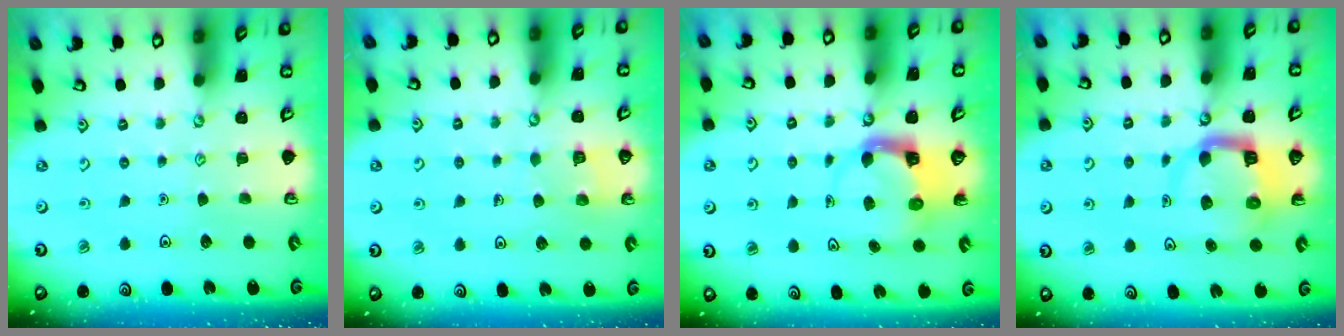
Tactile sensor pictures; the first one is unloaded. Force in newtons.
{"total": 4.1, "press": 4.1, "slide": 0.1}
{"total": 3.9, "press": 3.8, "slide": 0.5}
{"total": 7.3, "press": 7.3, "slide": 1.0}